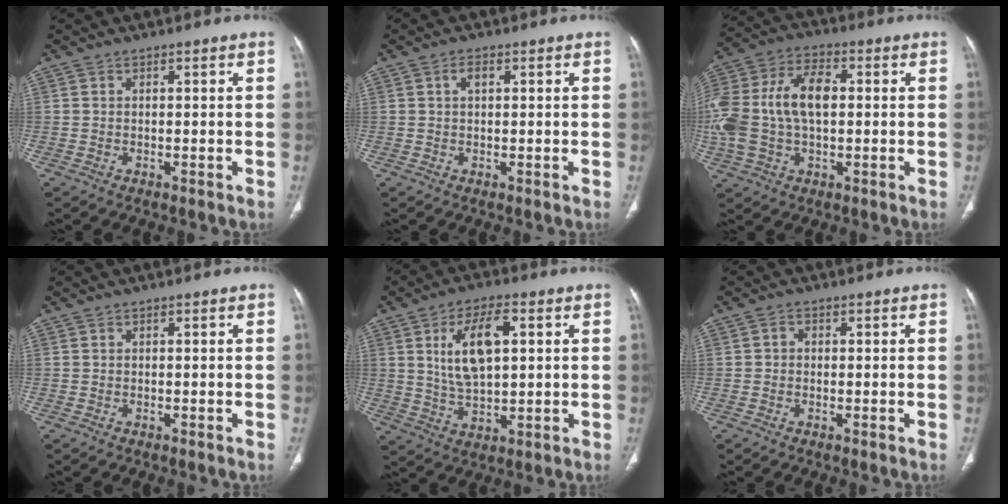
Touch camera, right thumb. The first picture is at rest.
{"total": 2.0, "force": [0.7, 1.1, 1.6], "torque": [-0.030, 0.006, 0.013]}
{"total": 18.6, "force": [0.9, 11.1, 14.9], "torque": [-0.339, 0.025, 0.015]}
{"total": 0.0}
{"total": 11.5, "force": [2.9, 5.3, 9.8], "torque": [-0.173, -0.003, 0.057]}
{"total": 1.3, "force": [0.0, 1.2, 0.6], "torque": [-0.004, 0.006, 0.000]}